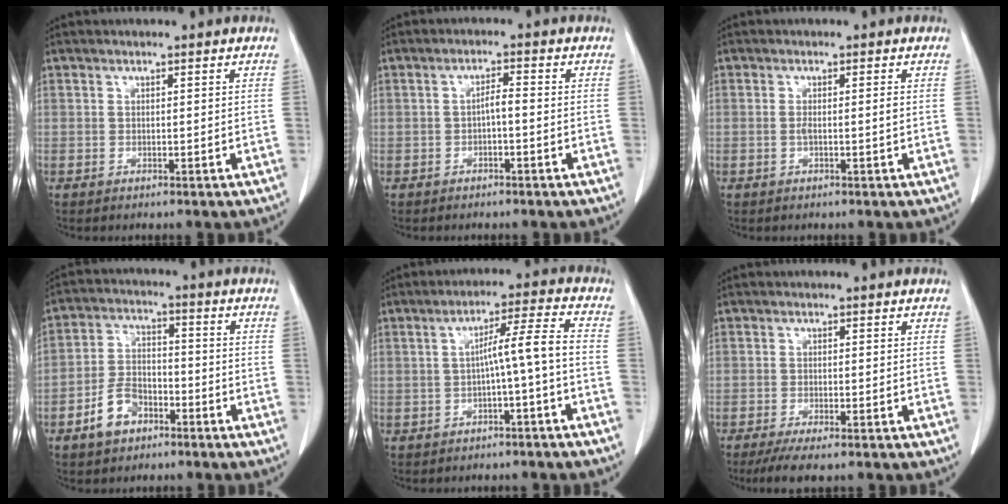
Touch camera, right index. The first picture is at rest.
{"total": 2.0, "force": [-0.5, 0.4, 1.9], "torque": [-0.032, 0.007, -0.009]}
{"total": 1.5, "force": [-0.2, 0.0, 1.5], "torque": [-0.026, 0.000, -0.002]}
{"total": 7.0, "force": [-4.1, 4.3, 3.8], "torque": [-0.083, 0.016, -0.072]}
{"total": 5.9, "force": [-1.4, -0.6, 5.7], "torque": [-0.088, 0.022, -0.020]}
{"total": 4.3, "force": [-3.2, 0.3, 2.8], "torque": [-0.045, -0.010, -0.054]}